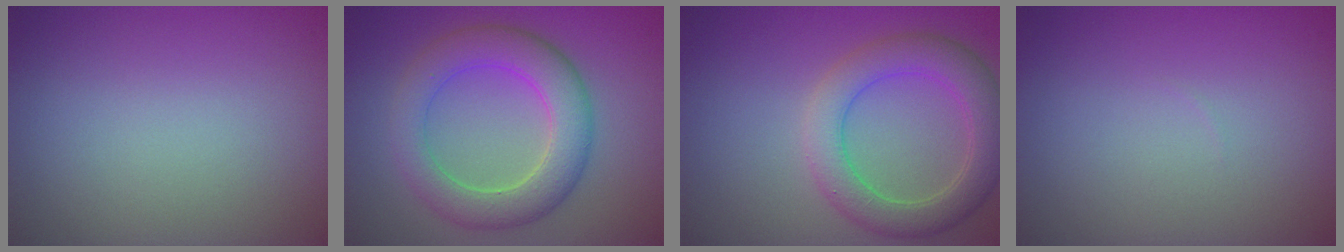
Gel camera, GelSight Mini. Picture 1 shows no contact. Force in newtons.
{"total": 5.7, "press": 5.7, "slide": 0.1}
{"total": 4.9, "press": 4.9, "slide": 0.3}
{"total": 0.0}